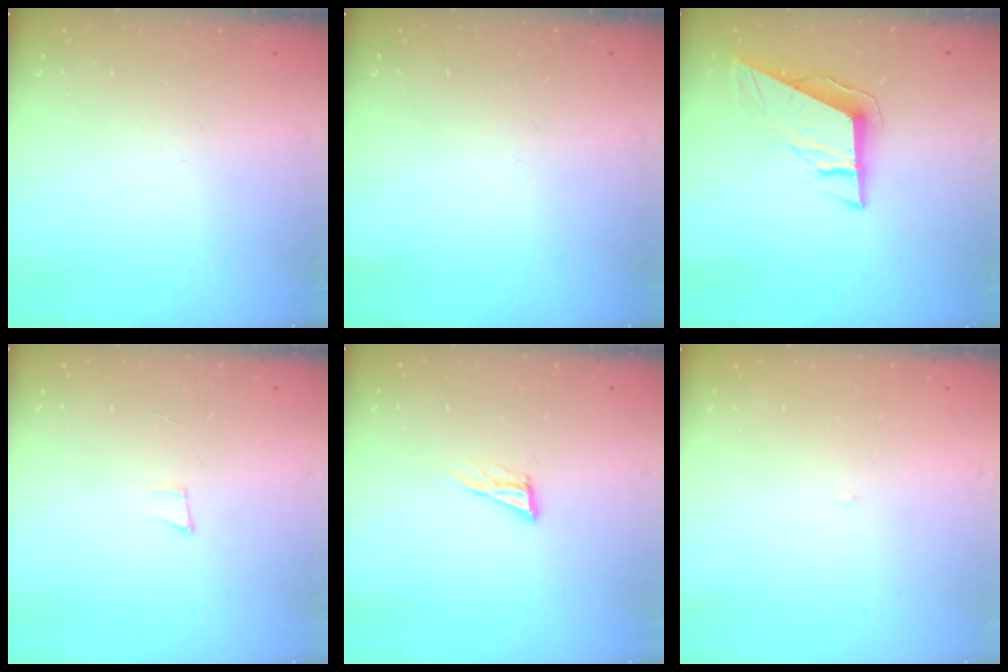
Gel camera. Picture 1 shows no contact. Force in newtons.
{"total": 0.0}
{"total": 9.5, "press": 9.4, "slide": 1.7}
{"total": 3.7, "press": 2.5, "slide": 2.6}
{"total": 8.4, "press": 8.0, "slide": 2.2}
{"total": 3.0, "press": 3.0, "slide": 0.2}